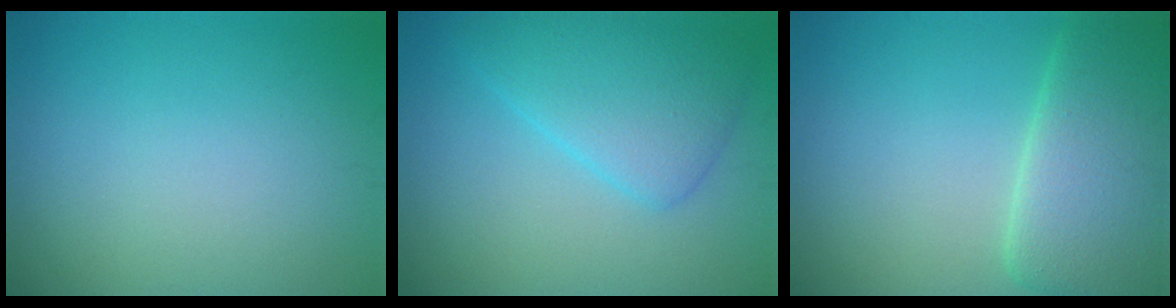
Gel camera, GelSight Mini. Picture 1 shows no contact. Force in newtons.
{"total": 4.7, "press": 4.7, "slide": 0.3}
{"total": 6.9, "press": 6.9, "slide": 0.2}